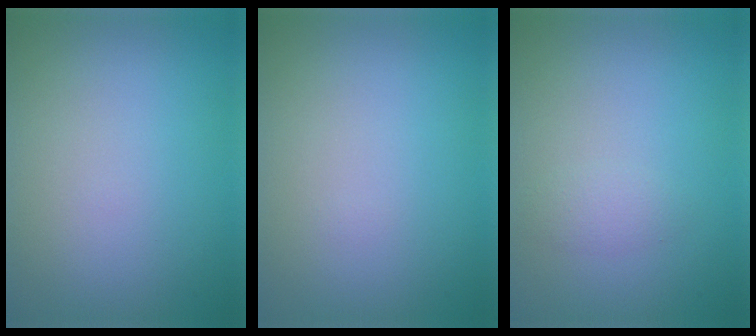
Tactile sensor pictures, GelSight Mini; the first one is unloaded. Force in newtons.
{"total": 0.0}
{"total": 1.1, "press": 1.1, "slide": 0.1}